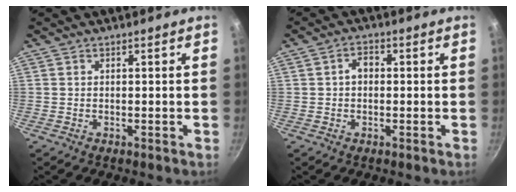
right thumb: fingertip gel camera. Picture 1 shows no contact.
{"total": 2.9, "force": [0.1, 2.1, 2.0], "torque": [-0.022, 0.011, -0.002]}